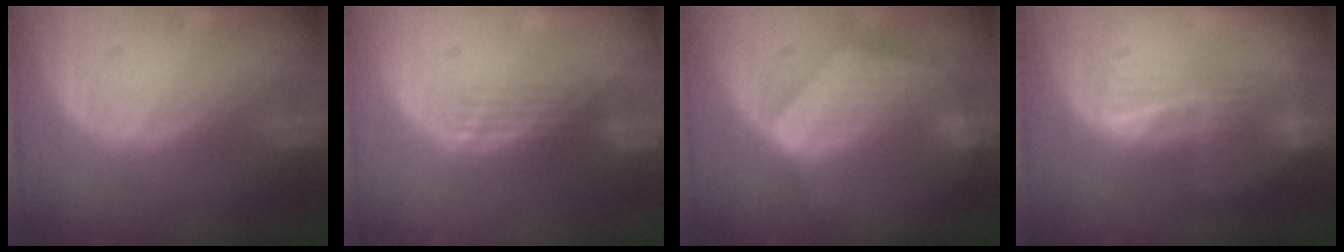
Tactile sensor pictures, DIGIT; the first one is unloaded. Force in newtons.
{"total": 3.1, "press": 2.6, "slide": 1.7}
{"total": 8.2, "press": 7.6, "slide": 3.0}
{"total": 6.7, "press": 5.7, "slide": 3.6}